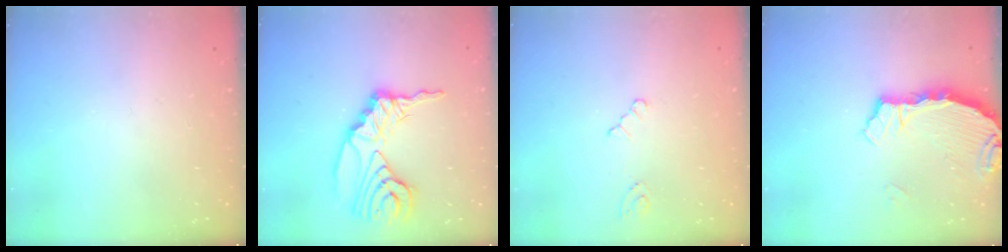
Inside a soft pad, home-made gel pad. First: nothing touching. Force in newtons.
{"total": 15.6, "press": 15.4, "slide": 1.8}
{"total": 2.8, "press": 2.8, "slide": 0.4}
{"total": 3.7, "press": 3.7, "slide": 0.2}